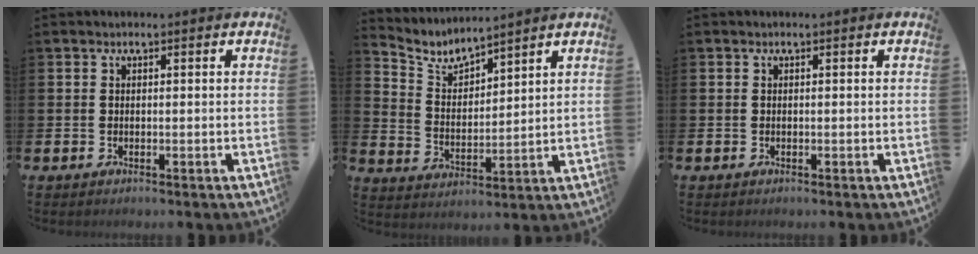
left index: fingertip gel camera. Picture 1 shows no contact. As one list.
[{"total": 4.6, "force": [4.4, 1.0, 0.8], "torque": [-0.037, -0.033, 0.075]}, {"total": 0.0}]